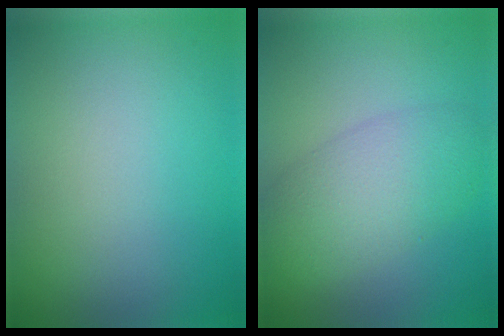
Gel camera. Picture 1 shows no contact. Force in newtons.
{"total": 5.4, "press": 5.4, "slide": 0.2}